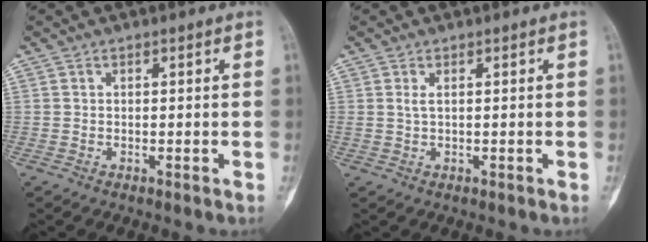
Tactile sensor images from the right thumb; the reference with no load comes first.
{"total": 1.1, "force": [0.4, 0.4, 1.0], "torque": [-0.026, 0.004, 0.011]}